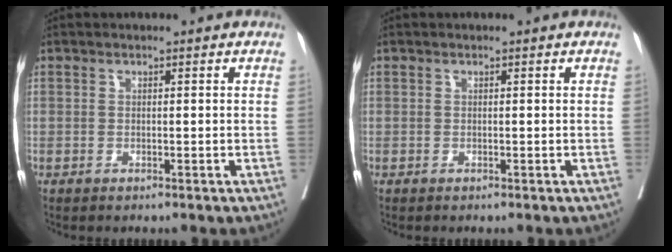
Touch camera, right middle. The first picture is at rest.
{"total": 0.0}